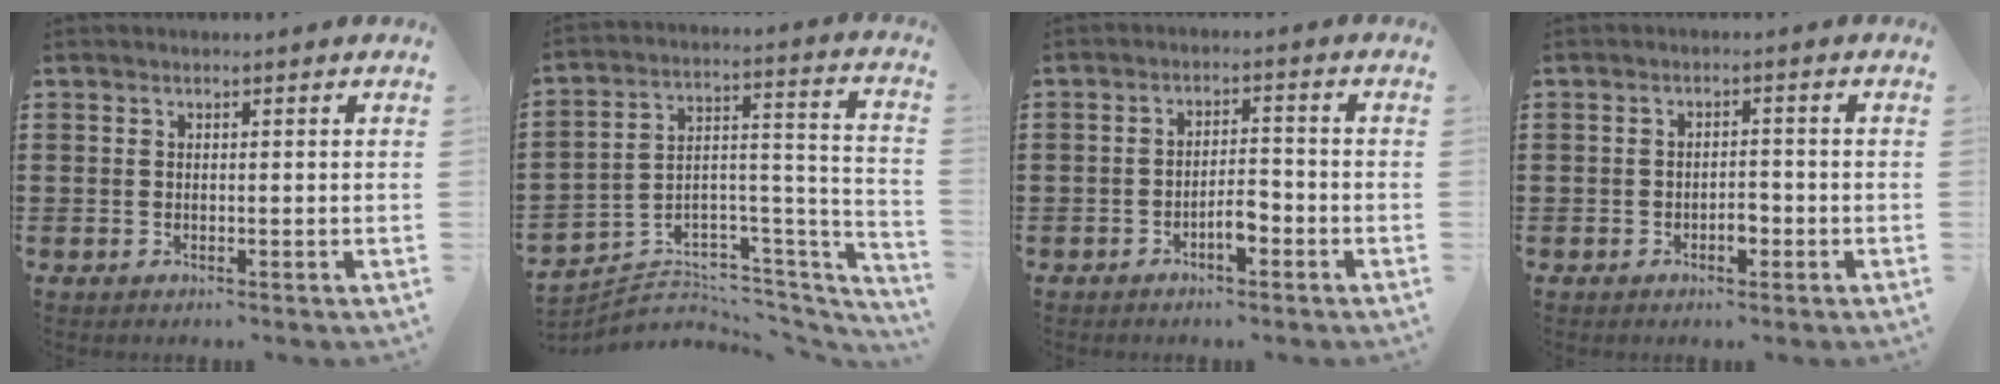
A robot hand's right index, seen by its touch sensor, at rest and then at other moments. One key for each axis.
{"total": 3.5, "fx": -2.2, "fy": 2.7, "fz": 0.6, "tx": -0.022, "ty": -0.011, "tz": -0.045}
{"total": 3.5, "fx": -2.0, "fy": 1.3, "fz": 2.6, "tx": -0.046, "ty": 0.007, "tz": -0.037}
{"total": 2.4, "fx": -1.2, "fy": 1.1, "fz": 1.7, "tx": -0.035, "ty": 0.003, "tz": -0.023}